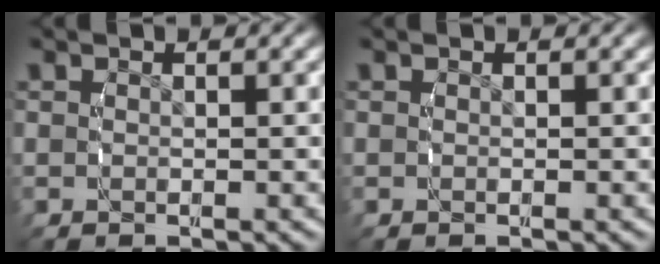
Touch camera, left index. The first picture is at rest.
{"total": 0.0}